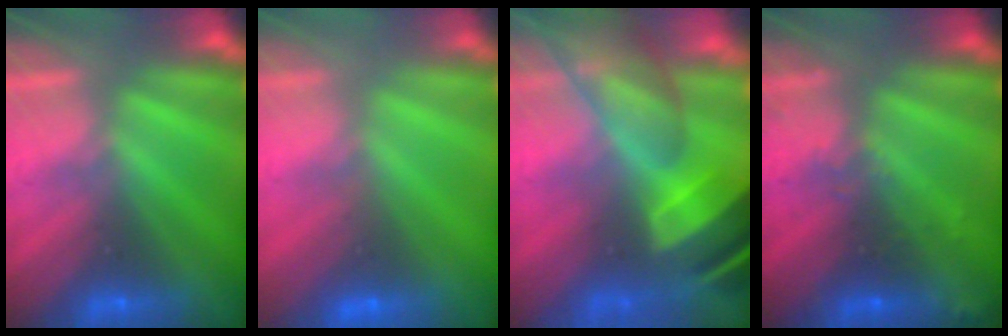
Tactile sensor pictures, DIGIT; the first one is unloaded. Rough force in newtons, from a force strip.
{"total": 4.7}
{"total": 7.2}
{"total": 3.3}